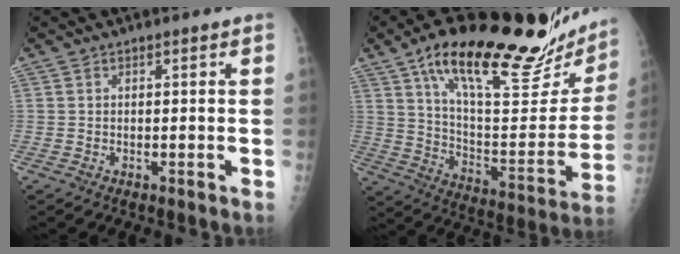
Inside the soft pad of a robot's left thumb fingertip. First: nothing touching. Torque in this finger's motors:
{"motor_torque": [0.31, 0.28, 1.43, -1.34, 0.11]}